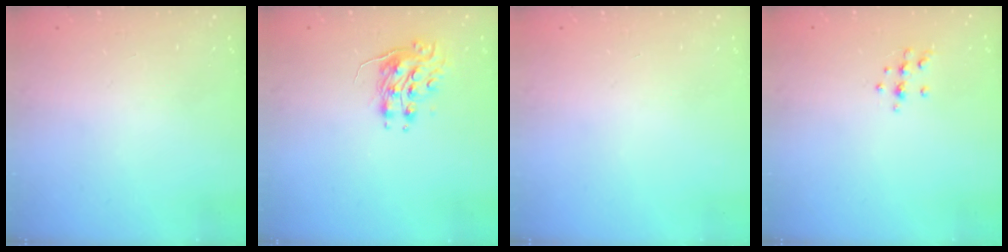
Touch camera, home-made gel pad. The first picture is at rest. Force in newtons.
{"total": 8.2, "press": 8.2, "slide": 0.1}
{"total": 0.0}
{"total": 7.0, "press": 7.0, "slide": 0.6}